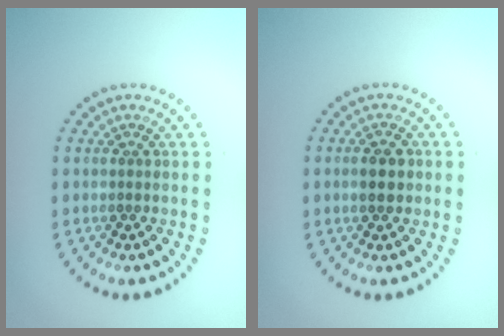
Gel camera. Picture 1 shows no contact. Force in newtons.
{"total": 2.0, "press": 2.0, "slide": 0.1}